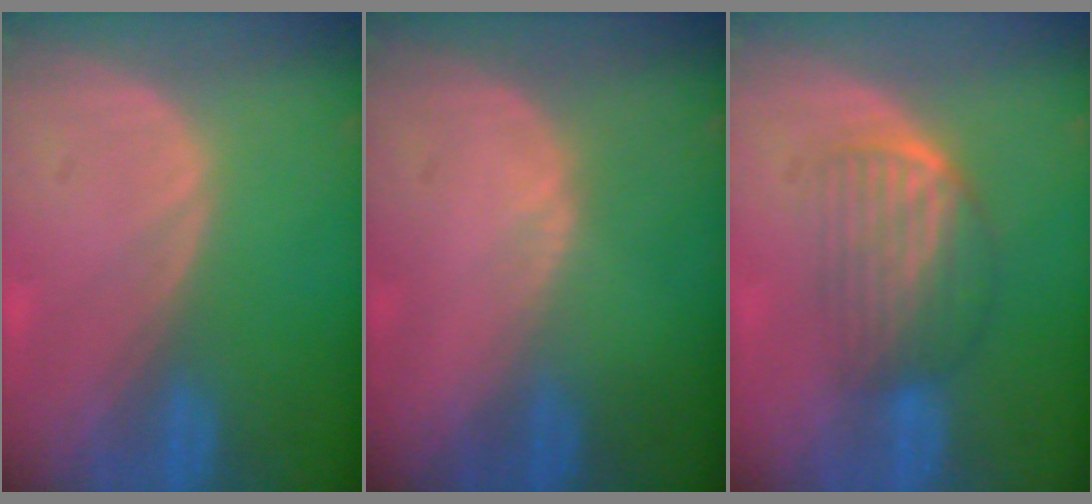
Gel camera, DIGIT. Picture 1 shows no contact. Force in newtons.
{"total": 0.7, "press": 0.4, "slide": 0.5}
{"total": 7.0, "press": 5.9, "slide": 3.7}